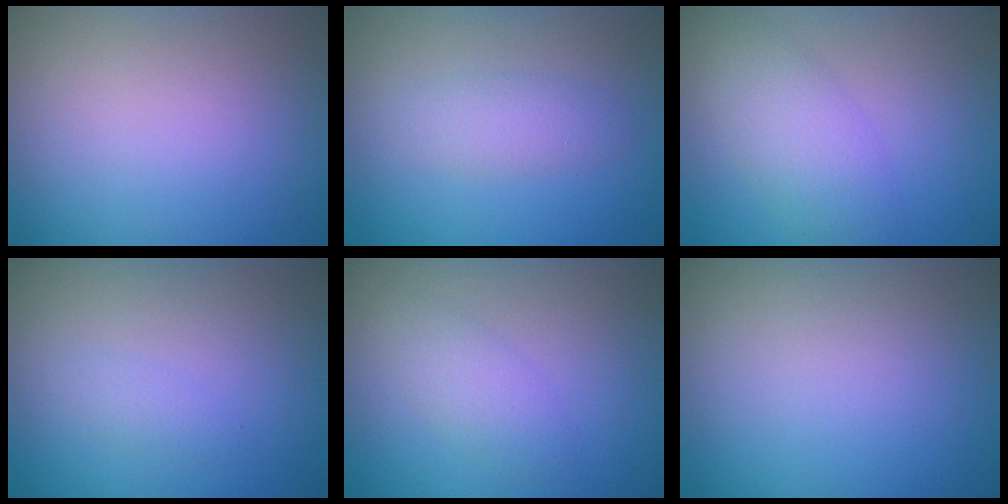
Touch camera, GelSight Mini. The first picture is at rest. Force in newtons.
{"total": 2.0, "press": 2.0, "slide": 0.1}
{"total": 4.1, "press": 4.1, "slide": 0.3}
{"total": 1.0, "press": 1.0, "slide": 0.0}
{"total": 2.2, "press": 2.2, "slide": 0.1}
{"total": 0.0}